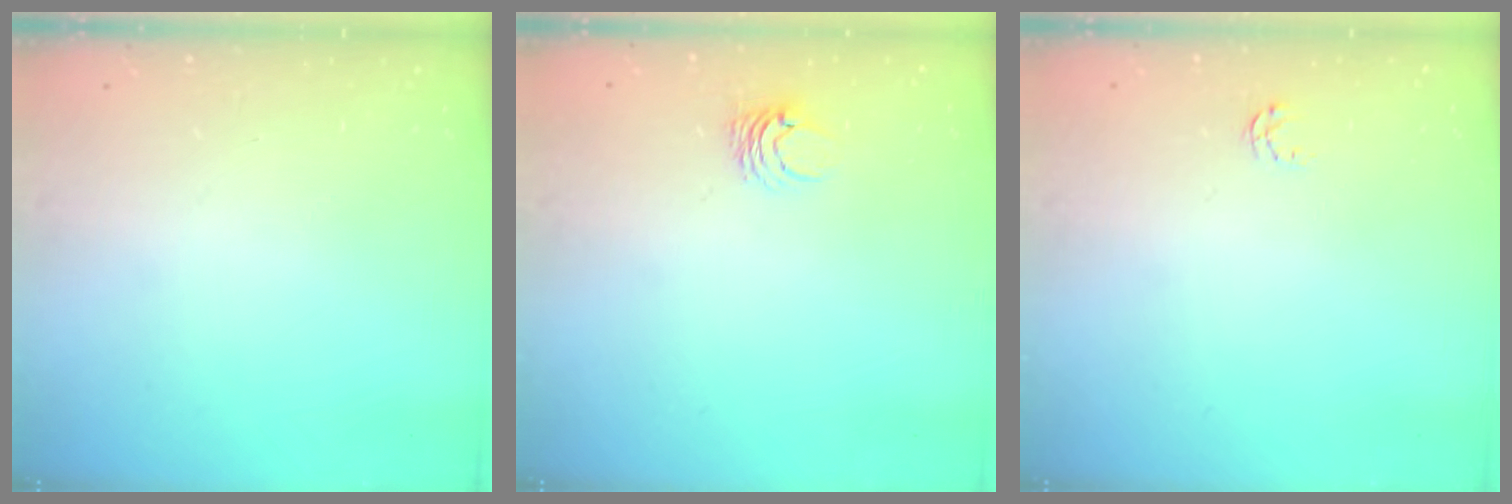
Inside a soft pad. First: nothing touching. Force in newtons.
{"total": 3.8, "press": 3.8, "slide": 0.5}
{"total": 2.6, "press": 2.6, "slide": 0.4}